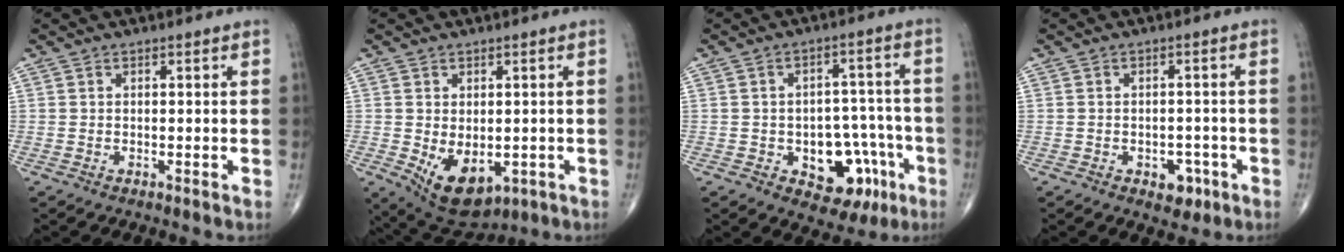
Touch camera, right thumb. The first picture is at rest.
{"total": 9.5, "force": [-2.2, 5.8, 7.3], "torque": [-0.097, -0.011, -0.012]}
{"total": 12.4, "force": [-4.9, 7.9, 8.2], "torque": [-0.061, 0.042, -0.056]}
{"total": 4.1, "force": [-1.9, 2.7, 2.4], "torque": [-0.011, 0.012, -0.022]}